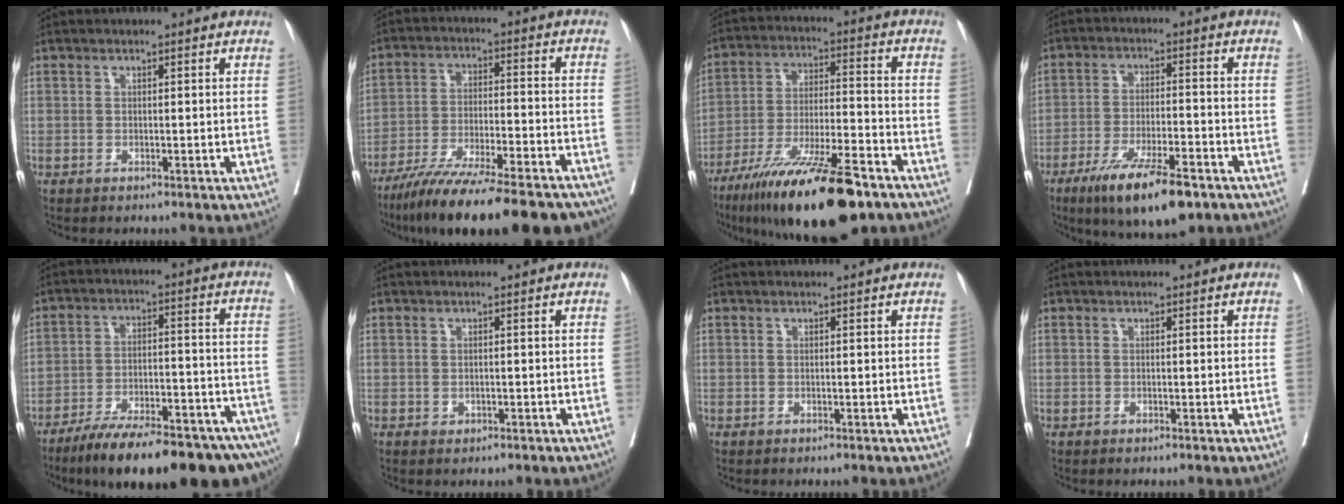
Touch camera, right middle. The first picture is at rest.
{"total": 24.1, "force": [-20.0, 3.2, 13.1], "torque": [-0.150, -0.022, -0.294]}
{"total": 20.1, "force": [-13.7, 3.2, 14.3], "torque": [-0.225, -0.033, -0.237]}
{"total": 12.2, "force": [-7.9, 2.6, 9.0], "torque": [-0.153, -0.021, -0.127]}
{"total": 23.2, "force": [-17.7, 4.3, 14.4], "torque": [-0.155, 0.003, -0.257]}
{"total": 0.7, "force": [-0.2, 0.6, 0.3], "torque": [-0.004, 0.003, 0.001]}
{"total": 0.0}
{"total": 0.0}